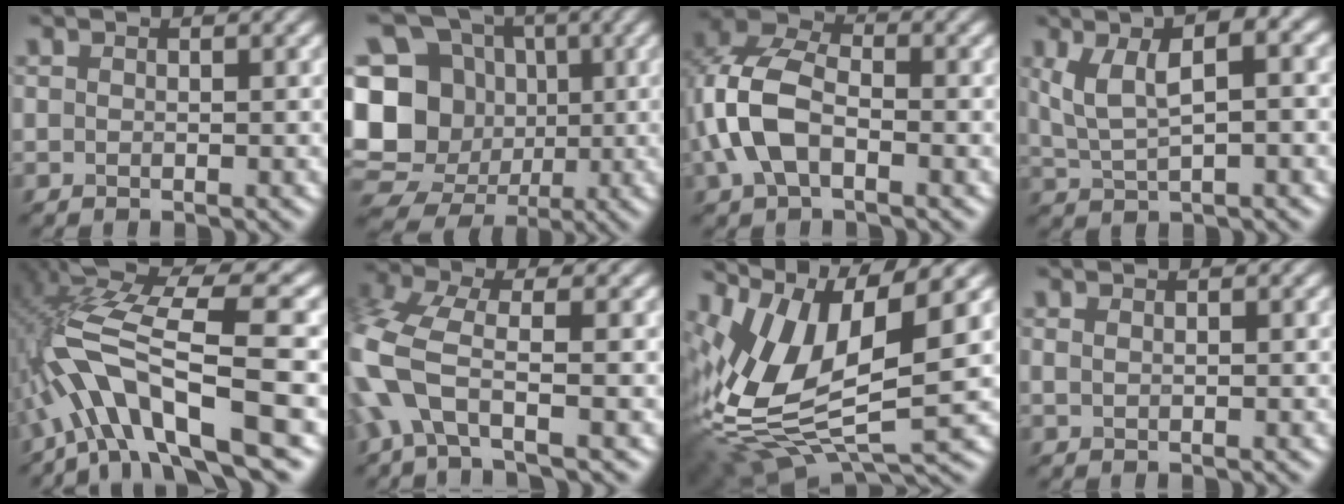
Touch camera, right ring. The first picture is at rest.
{"total": 16.2, "force": [-0.8, 14.7, 6.9], "torque": [-0.168, 0.022, -0.036]}
{"total": 6.7, "force": [-1.2, 4.1, 5.2], "torque": [-0.125, 0.013, -0.035]}
{"total": 6.5, "force": [2.0, 2.5, 5.7], "torque": [-0.108, 0.008, 0.035]}
{"total": 11.8, "force": [-2.7, 2.9, 11.1], "torque": [-0.201, 0.027, -0.046]}
{"total": 7.5, "force": [-2.1, 3.6, 6.3], "torque": [-0.152, 0.010, -0.063]}
{"total": 12.1, "force": [1.1, 5.4, 10.7], "torque": [-0.234, -0.010, 0.023]}
{"total": 0.6, "force": [0.3, 0.2, 0.5], "torque": [-0.008, 0.003, 0.004]}